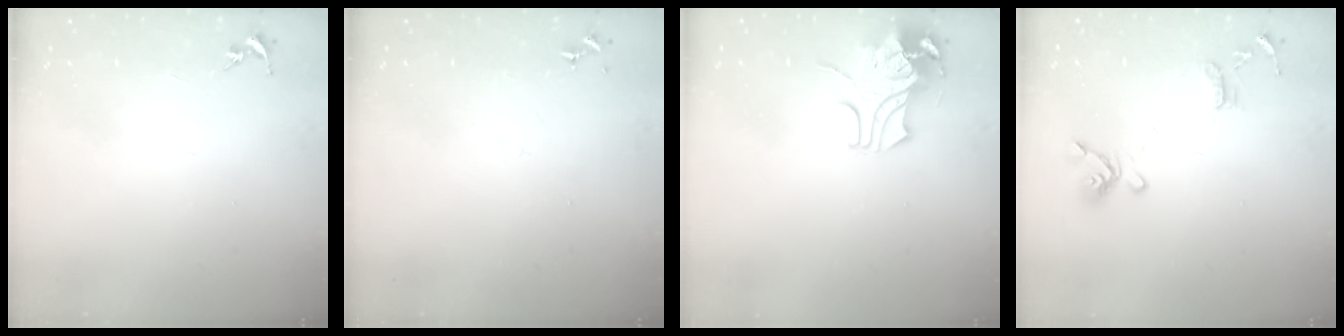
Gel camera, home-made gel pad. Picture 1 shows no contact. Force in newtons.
{"total": 0.0}
{"total": 9.2, "press": 9.1, "slide": 1.2}
{"total": 13.1, "press": 13.0, "slide": 1.4}